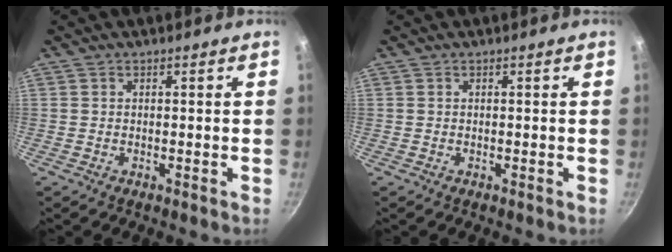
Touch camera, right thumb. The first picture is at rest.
{"total": 0.0}